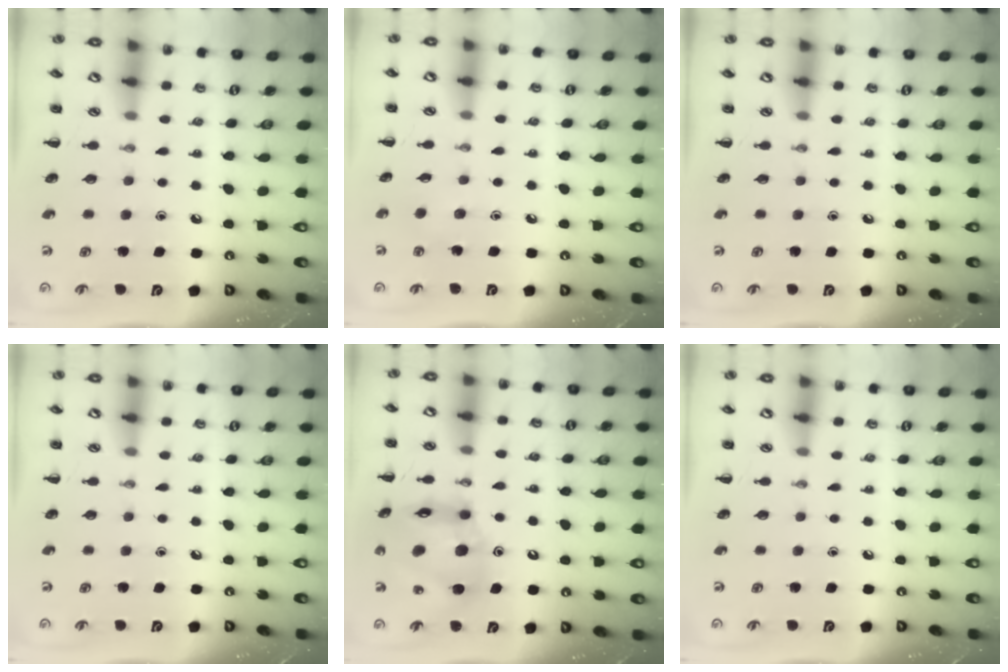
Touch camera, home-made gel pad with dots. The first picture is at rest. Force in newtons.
{"total": 1.8, "press": 1.7, "slide": 0.6}
{"total": 0.0}
{"total": 0.0}
{"total": 16.2, "press": 15.6, "slide": 4.3}
{"total": 0.0}